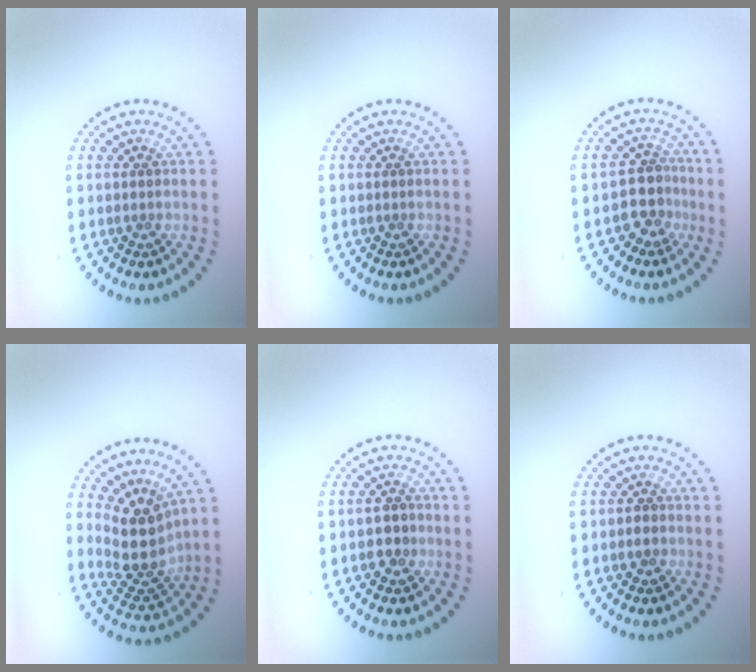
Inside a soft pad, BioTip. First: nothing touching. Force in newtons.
{"total": 0.0}
{"total": 2.8, "press": 2.3, "slide": 1.5}
{"total": 4.4, "press": 3.4, "slide": 2.8}
{"total": 1.8, "press": 1.8, "slide": 0.4}
{"total": 0.6, "press": 0.5, "slide": 0.3}